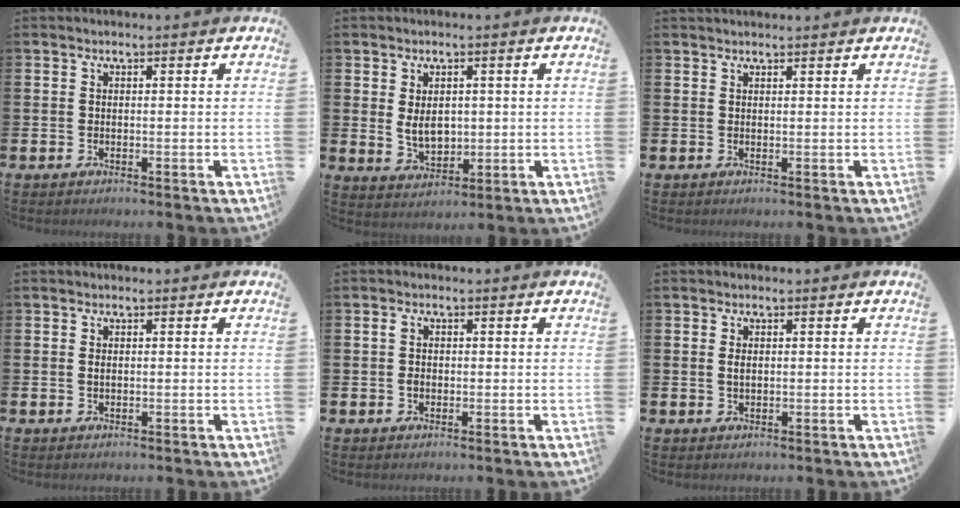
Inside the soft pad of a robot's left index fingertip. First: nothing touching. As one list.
[{"total": 3.9, "force": [0.7, 2.6, 2.9], "torque": [-0.036, -0.001, 0.008]}, {"total": 0.9, "force": [0.9, 0.1, 0.2], "torque": [0.005, -0.002, 0.014]}, {"total": 0.6, "force": [0.1, 0.3, 0.4], "torque": [0.000, 0.000, 0.000]}, {"total": 1.8, "force": [0.1, 1.4, 1.2], "torque": [-0.013, 0.005, -0.002]}, {"total": 1.0, "force": [0.3, 0.7, 0.7], "torque": [0.001, -0.001, 0.000]}]